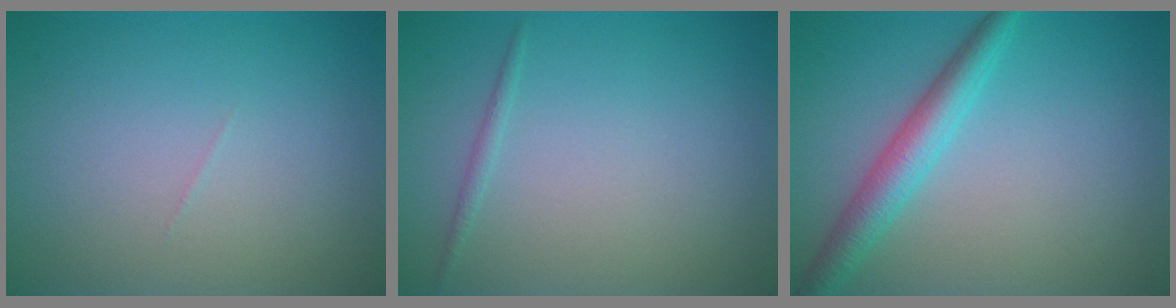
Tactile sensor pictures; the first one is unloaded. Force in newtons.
{"total": 0.7, "press": 0.7, "slide": 0.0}
{"total": 3.8, "press": 3.8, "slide": 0.1}